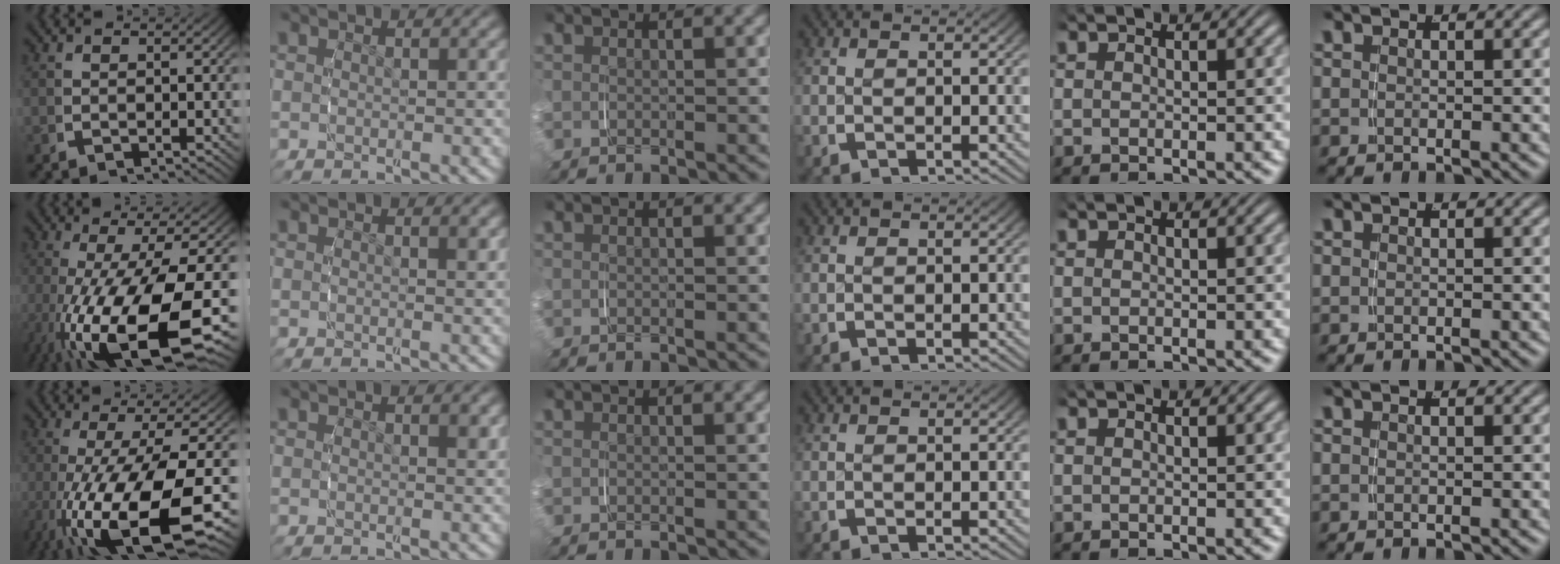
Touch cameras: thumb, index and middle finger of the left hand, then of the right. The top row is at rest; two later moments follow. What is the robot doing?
{"motion": "grasp_and_lifting", "object": "glasses case"}